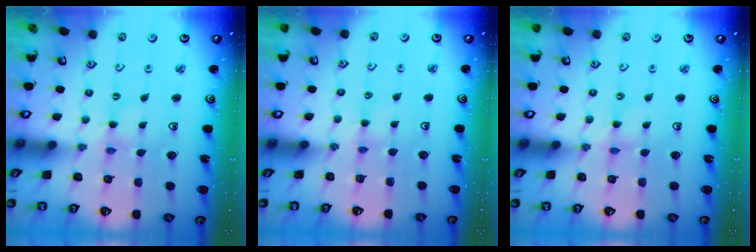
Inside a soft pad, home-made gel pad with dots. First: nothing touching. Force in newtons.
{"total": 2.6, "press": 2.6, "slide": 0.4}
{"total": 0.7, "press": 0.7, "slide": 0.2}